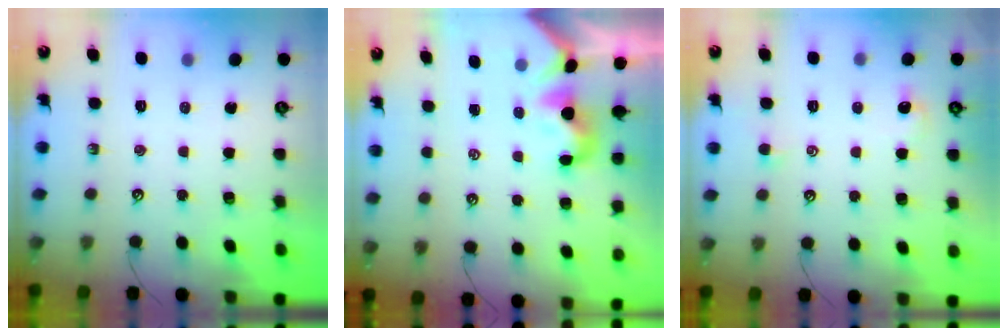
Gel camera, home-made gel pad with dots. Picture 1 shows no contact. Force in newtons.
{"total": 1.6, "press": 1.5, "slide": 0.4}
{"total": 1.0, "press": 0.8, "slide": 0.6}